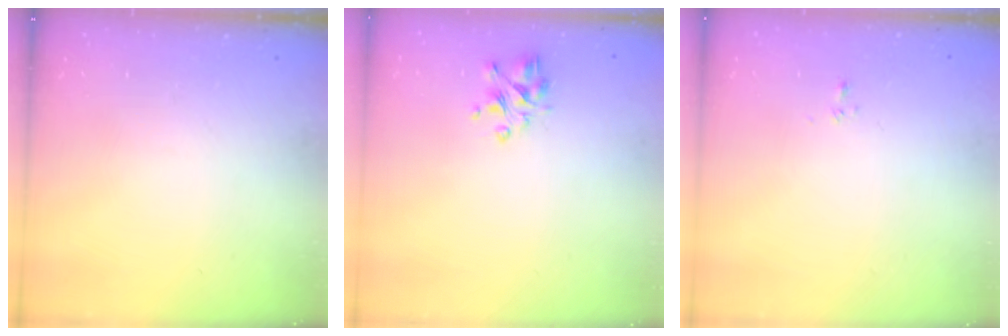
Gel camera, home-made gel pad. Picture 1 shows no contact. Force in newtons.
{"total": 4.1, "press": 3.7, "slide": 1.7}
{"total": 1.6, "press": 1.4, "slide": 0.8}